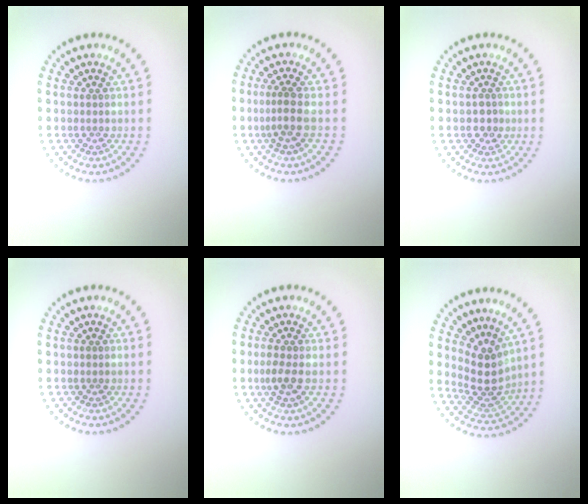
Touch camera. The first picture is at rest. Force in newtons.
{"total": 2.0, "press": 1.3, "slide": 1.5}
{"total": 1.2, "press": 1.2, "slide": 0.2}
{"total": 0.0}
{"total": 1.7, "press": 1.5, "slide": 0.8}
{"total": 3.5, "press": 2.8, "slide": 2.1}